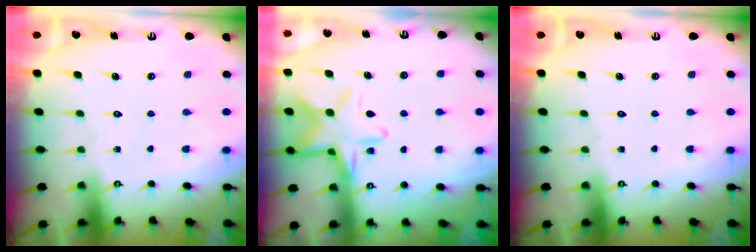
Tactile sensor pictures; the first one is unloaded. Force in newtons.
{"total": 14.4, "press": 14.4, "slide": 1.1}
{"total": 0.0}